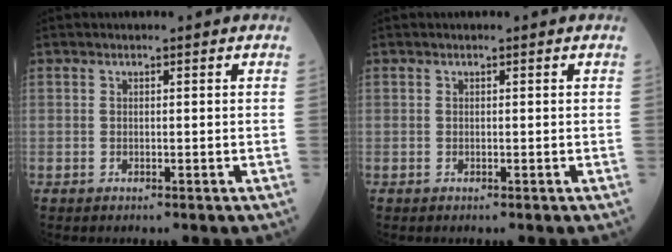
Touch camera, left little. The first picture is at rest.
{"total": 0.0}